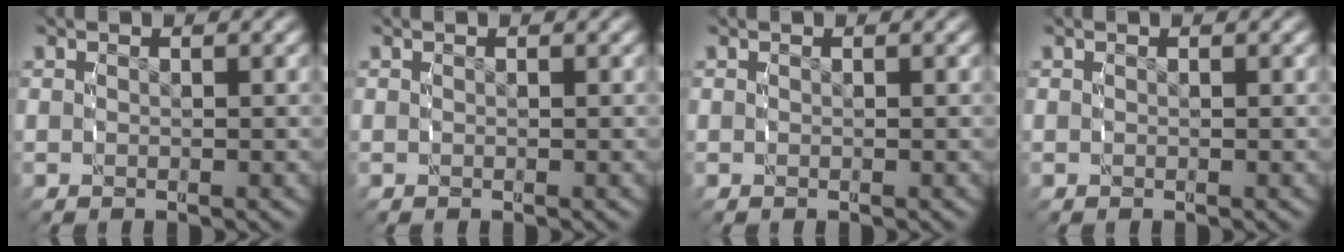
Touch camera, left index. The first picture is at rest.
{"total": 0.0}
{"total": 0.0}
{"total": 0.0}